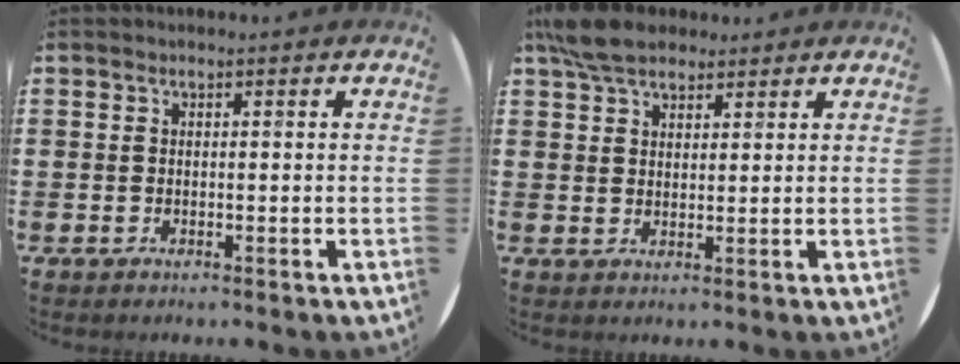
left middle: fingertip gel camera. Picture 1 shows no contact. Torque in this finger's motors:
{"motor_torque": [1.10, -0.99, 0.08, 0.08]}